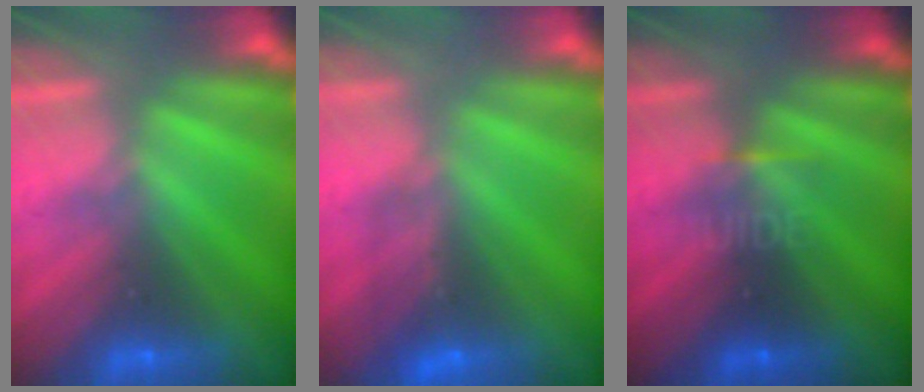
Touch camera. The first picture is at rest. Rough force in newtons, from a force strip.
{"total": 1.2}
{"total": 4.2}